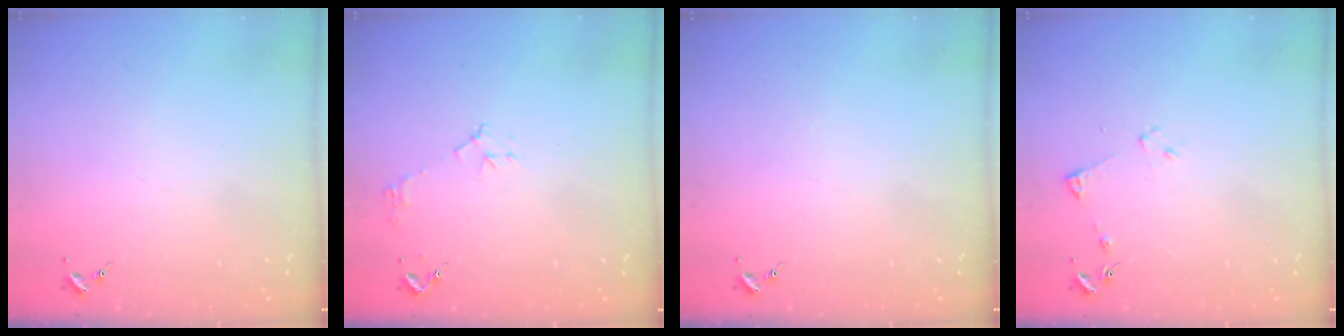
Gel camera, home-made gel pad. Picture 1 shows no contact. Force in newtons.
{"total": 5.3, "press": 5.3, "slide": 0.7}
{"total": 0.0}
{"total": 4.5, "press": 4.5, "slide": 0.6}